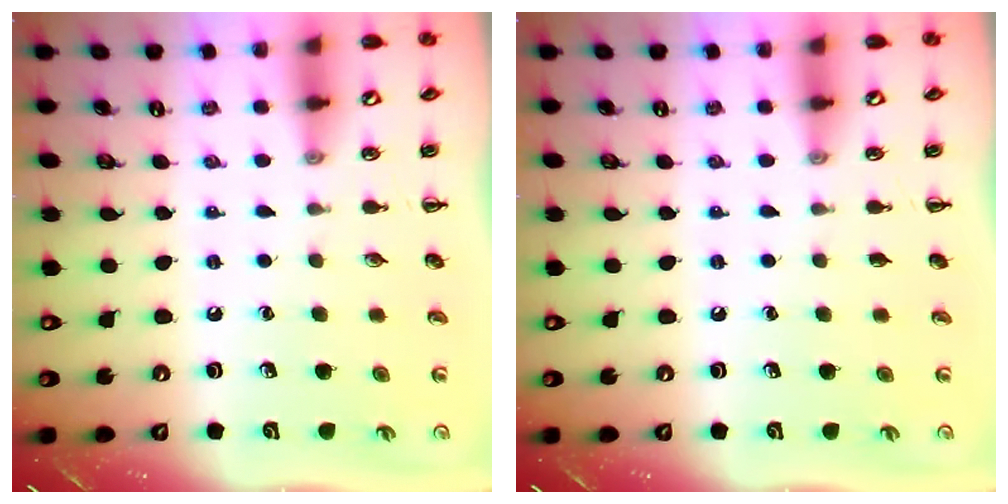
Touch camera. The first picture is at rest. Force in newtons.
{"total": 0.0}